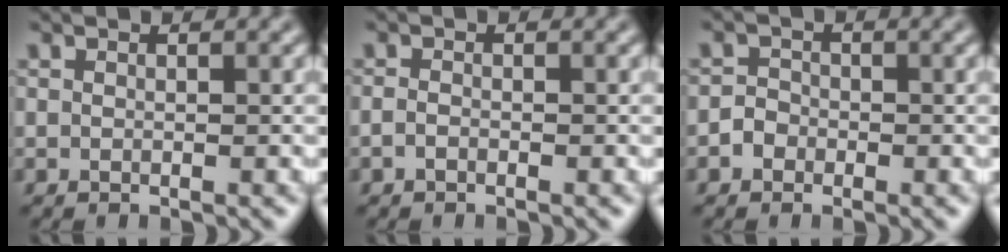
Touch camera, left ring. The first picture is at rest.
{"total": 0.7, "force": [-0.4, 0.4, 0.4], "torque": [-0.008, -0.002, -0.010]}
{"total": 1.4, "force": [-0.7, 1.2, 0.3], "torque": [0.004, 0.002, -0.018]}